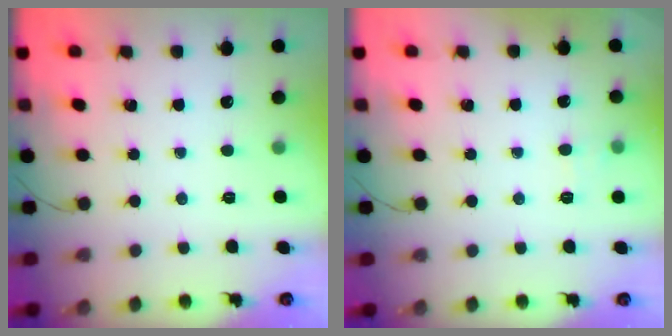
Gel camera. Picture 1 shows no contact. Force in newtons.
{"total": 4.6, "press": 4.4, "slide": 1.3}